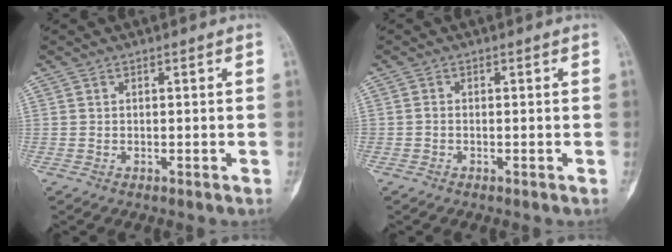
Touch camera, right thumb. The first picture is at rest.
{"total": 0.6, "force": [-0.3, 0.4, 0.4], "torque": [-0.008, 0.000, -0.010]}